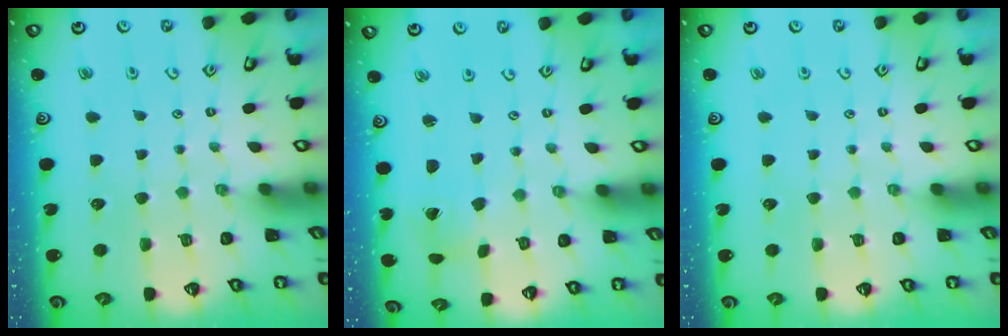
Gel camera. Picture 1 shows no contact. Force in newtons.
{"total": 1.2, "press": 1.2, "slide": 0.2}
{"total": 0.0}